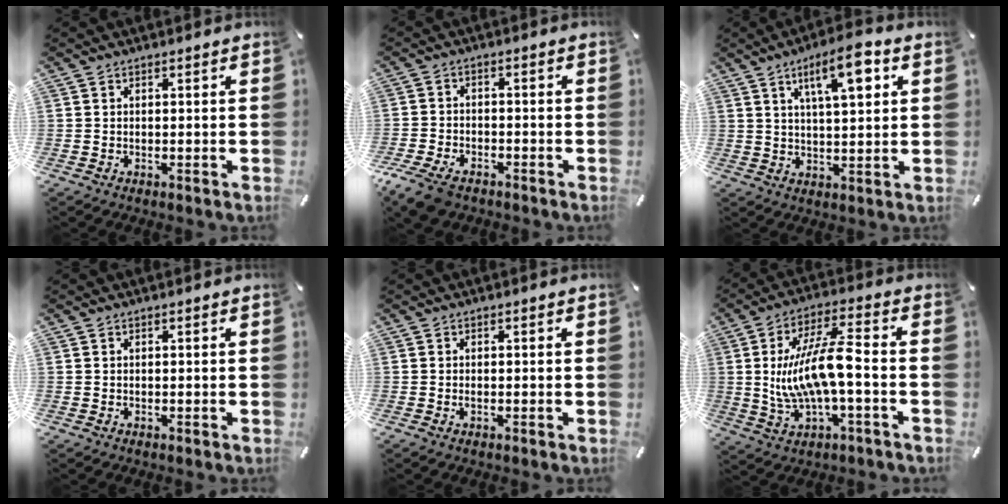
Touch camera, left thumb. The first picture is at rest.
{"total": 6.6, "force": [-4.5, 3.7, 3.1], "torque": [-0.076, 0.015, -0.087]}
{"total": 11.1, "force": [4.8, 3.8, 9.2], "torque": [-0.145, -0.005, 0.076]}
{"total": 0.0}
{"total": 1.0, "force": [-0.3, 0.4, 0.9], "torque": [-0.016, -0.003, -0.005]}
{"total": 15.4, "force": [-1.4, 4.7, 14.6], "torque": [-0.302, -0.002, -0.033]}